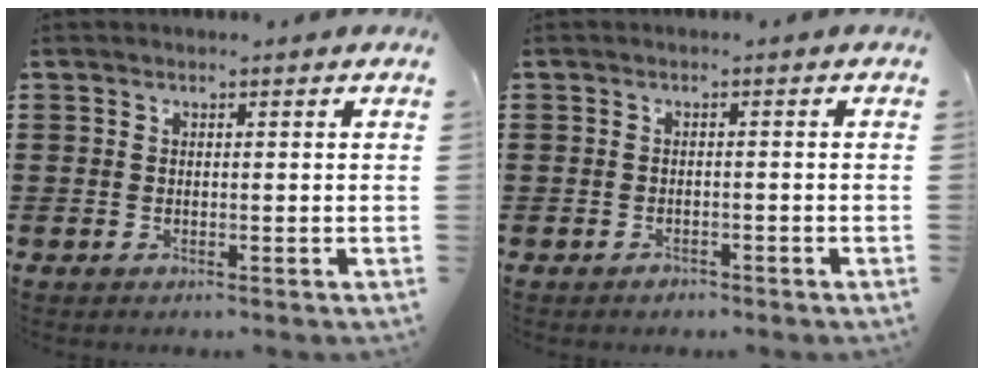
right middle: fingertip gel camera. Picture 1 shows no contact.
{"total": 1.1, "force": [-1.0, 0.3, 0.1], "torque": [-0.006, -0.001, -0.023]}